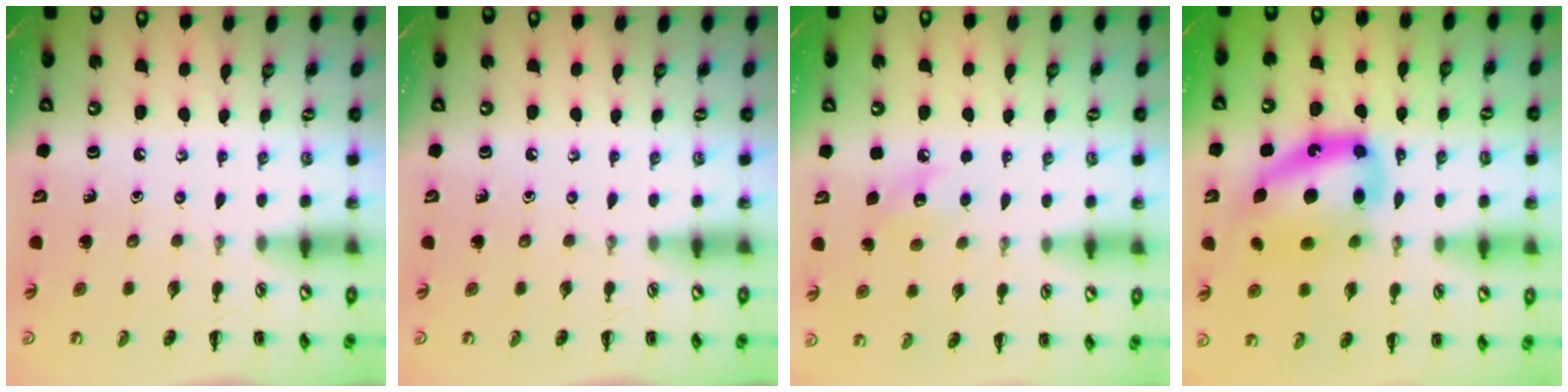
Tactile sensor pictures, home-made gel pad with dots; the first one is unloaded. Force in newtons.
{"total": 0.0}
{"total": 7.5, "press": 7.3, "slide": 1.8}
{"total": 14.5, "press": 14.1, "slide": 3.6}